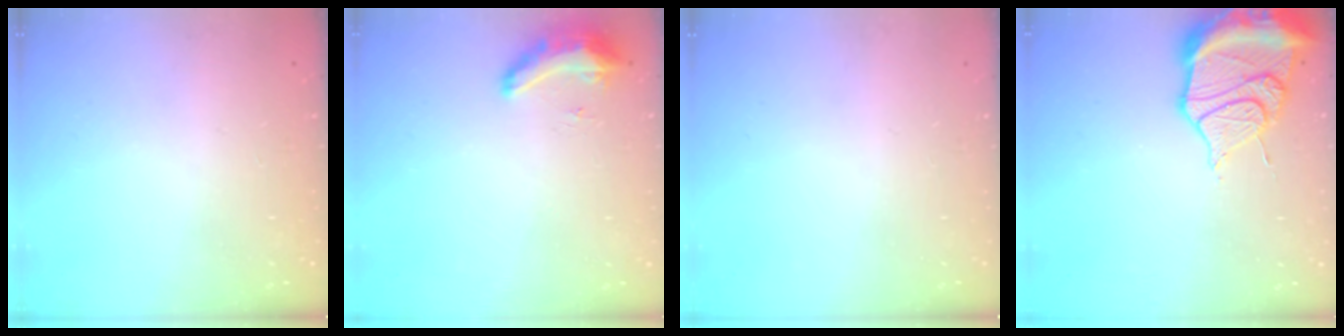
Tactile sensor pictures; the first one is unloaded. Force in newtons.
{"total": 9.2, "press": 8.6, "slide": 3.1}
{"total": 0.0}
{"total": 19.4, "press": 19.4, "slide": 1.9}